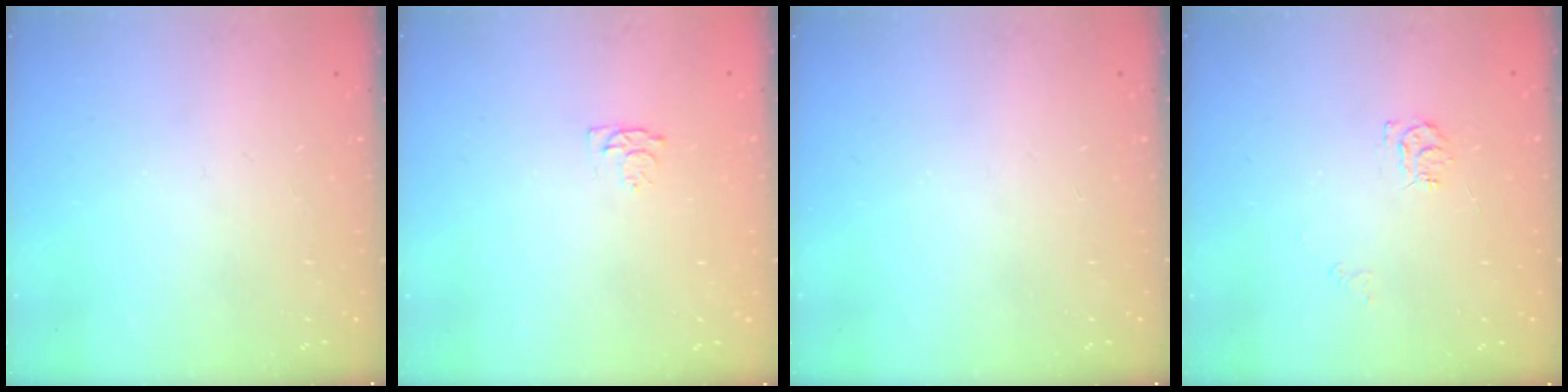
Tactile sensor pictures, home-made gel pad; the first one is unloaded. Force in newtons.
{"total": 5.2, "press": 5.1, "slide": 0.7}
{"total": 0.0}
{"total": 4.9, "press": 4.9, "slide": 0.4}